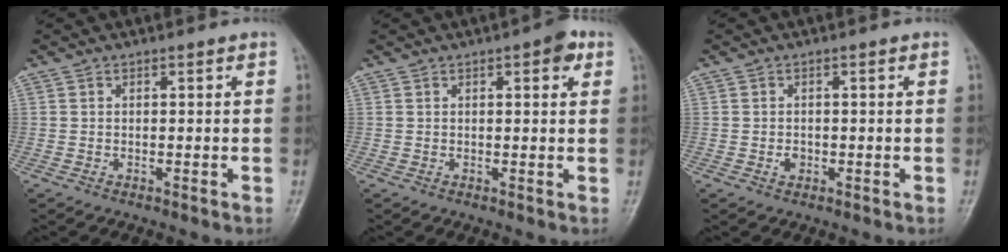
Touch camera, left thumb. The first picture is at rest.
{"total": 3.6, "force": [1.6, 1.3, 2.9], "torque": [-0.029, -0.001, 0.015]}
{"total": 1.4, "force": [-0.4, 1.1, 0.7], "torque": [-0.008, 0.002, -0.005]}